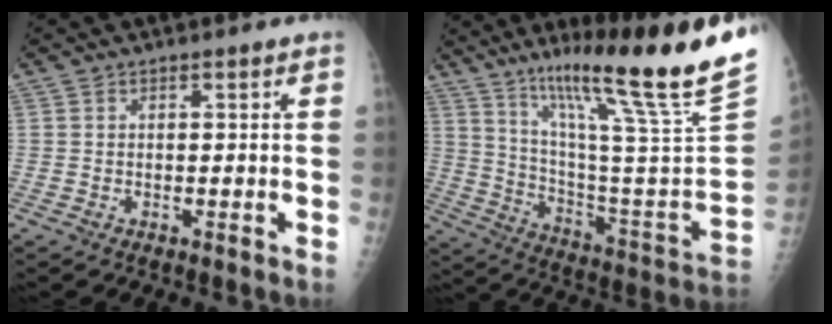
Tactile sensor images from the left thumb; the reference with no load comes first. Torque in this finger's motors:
{"motor_torque": [0.75, -0.12, 1.40, -1.37, 0.12]}